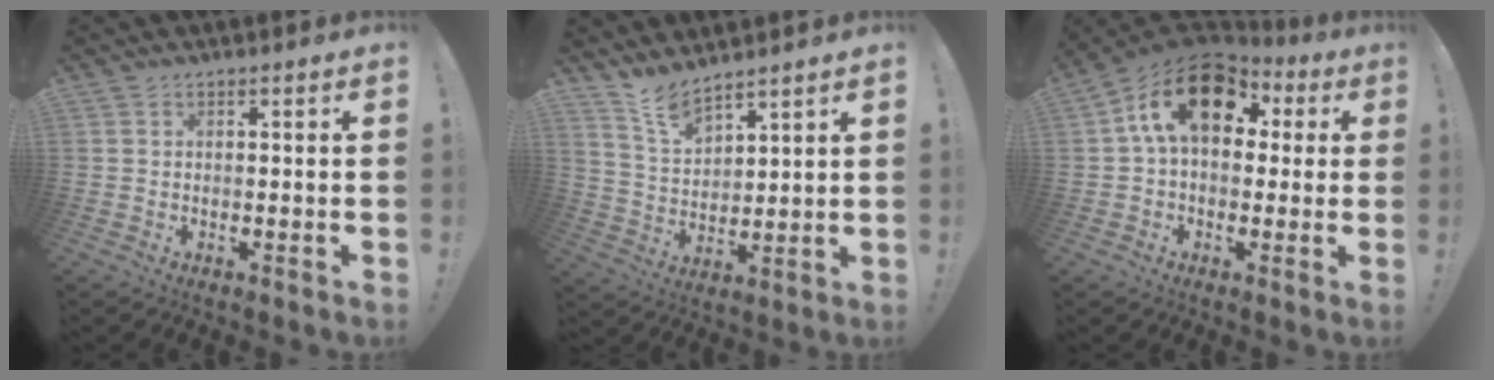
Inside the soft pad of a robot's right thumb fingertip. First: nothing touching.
{"total": 8.1, "force": [7.4, 2.1, 2.5], "torque": [-0.062, -0.054, 0.143]}
{"total": 17.4, "force": [5.2, 10.7, 12.6], "torque": [-0.221, 0.001, 0.089]}